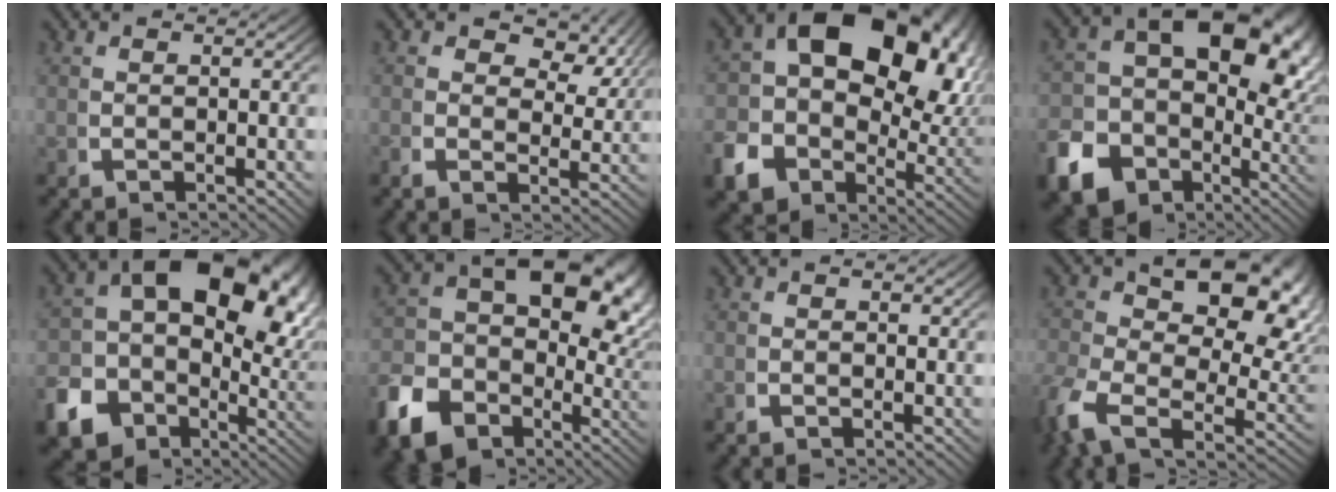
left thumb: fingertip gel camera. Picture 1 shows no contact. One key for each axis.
{"total": 5.7, "fx": 2.9, "fy": 3.3, "fz": 3.6, "tx": -0.047, "ty": 0.001, "tz": 0.035}
{"total": 19.1, "fx": 0.6, "fy": 14.5, "fz": 12.5, "tx": -0.233, "ty": -0.026, "tz": 0.002}
{"total": 18.0, "fx": -3.2, "fy": 14.0, "fz": 10.8, "tx": -0.182, "ty": -0.028, "tz": -0.059}
{"total": 18.2, "fx": -1.5, "fy": 14.0, "fz": 11.5, "tx": -0.196, "ty": -0.022, "tz": -0.036}
{"total": 14.5, "fx": -2.7, "fy": 10.6, "fz": 9.6, "tx": -0.157, "ty": -0.018, "tz": -0.047}
{"total": 0.6, "fx": 0.1, "fy": 0.5, "fz": 0.3, "tx": -0.004, "ty": -0.001, "tz": -0.003}
{"total": 10.4, "fx": 1.2, "fy": 6.2, "fz": 8.3, "tx": -0.140, "ty": -0.034, "tz": 0.021}